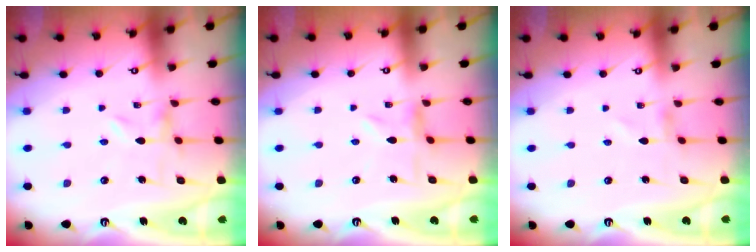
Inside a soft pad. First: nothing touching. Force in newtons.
{"total": 1.9, "press": 1.9, "slide": 0.4}
{"total": 1.0, "press": 1.0, "slide": 0.1}